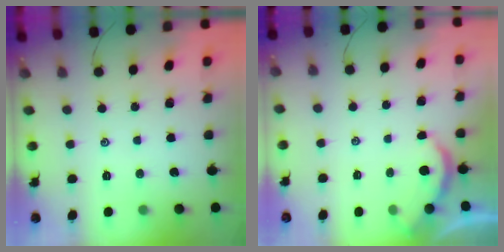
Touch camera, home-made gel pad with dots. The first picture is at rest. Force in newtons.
{"total": 2.0, "press": 2.0, "slide": 0.2}